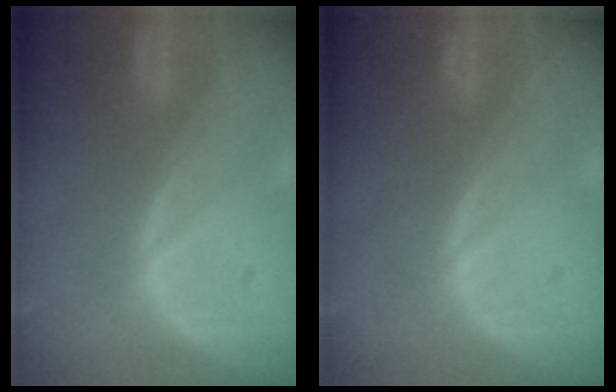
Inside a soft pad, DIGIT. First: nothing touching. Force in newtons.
{"total": 0.0}